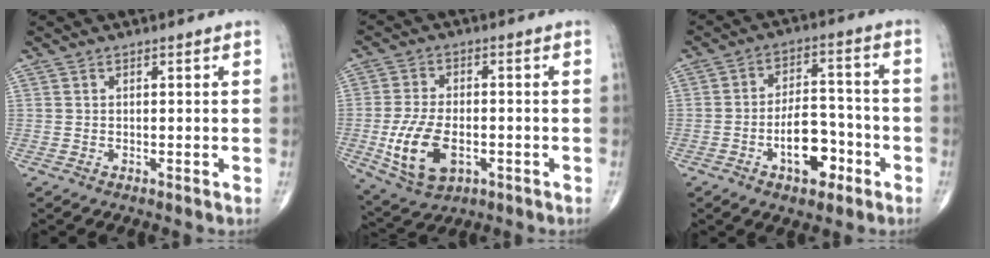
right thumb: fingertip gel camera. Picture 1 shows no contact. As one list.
[{"total": 11.5, "force": [-2.9, 6.6, 8.9], "torque": [-0.173, 0.002, -0.042]}, {"total": 10.4, "force": [-4.3, 5.5, 7.7], "torque": [-0.102, 0.037, -0.069]}]